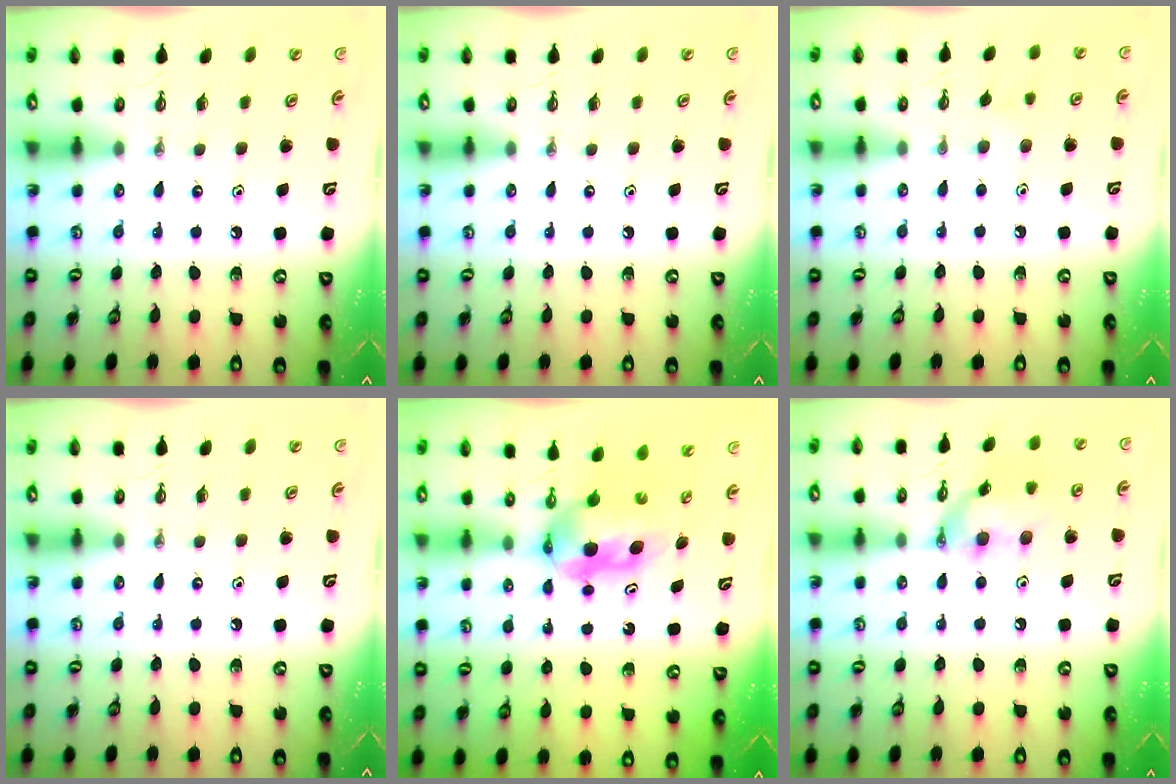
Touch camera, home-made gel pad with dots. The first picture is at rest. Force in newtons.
{"total": 0.0}
{"total": 5.8, "press": 5.7, "slide": 1.2}
{"total": 0.0}
{"total": 6.9, "press": 4.3, "slide": 5.4}
{"total": 12.9, "press": 12.8, "slide": 1.5}